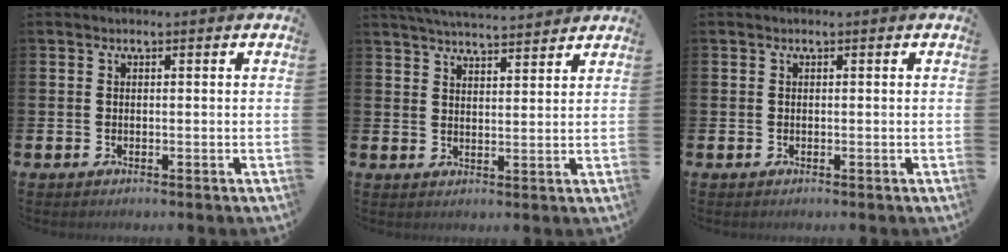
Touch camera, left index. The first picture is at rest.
{"total": 4.8, "force": [4.8, 0.1, 0.5], "torque": [-0.018, -0.026, 0.086]}
{"total": 0.0}